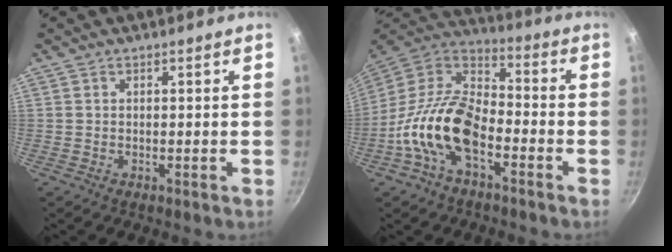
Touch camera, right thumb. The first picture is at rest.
{"total": 17.1, "force": [-6.2, 9.5, 12.9], "torque": [-0.222, 0.051, -0.137]}